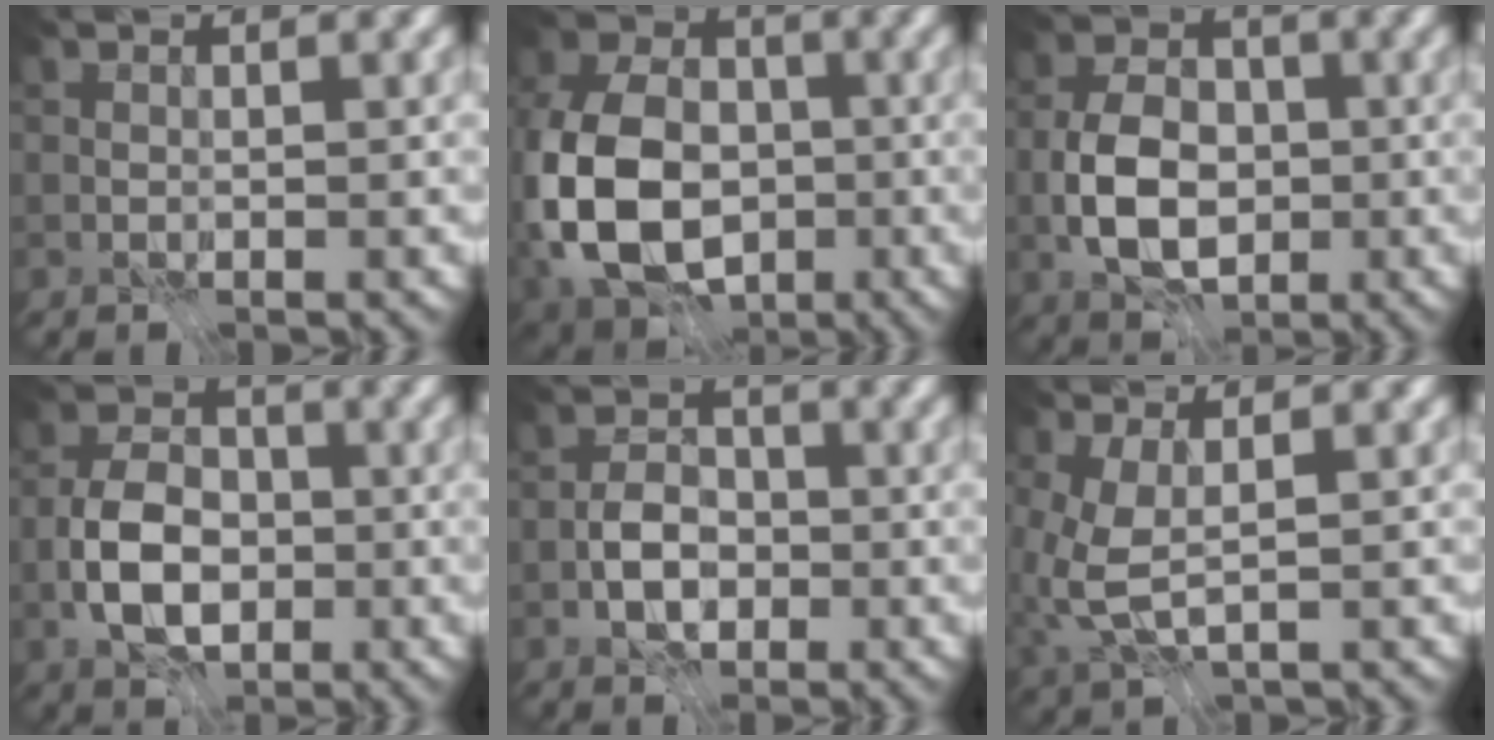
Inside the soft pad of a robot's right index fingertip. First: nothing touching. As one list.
[{"total": 13.1, "force": [-3.0, 9.4, 8.6], "torque": [-0.201, -0.014, -0.067]}, {"total": 6.6, "force": [-1.9, 4.4, 4.6], "torque": [-0.087, 0.005, -0.043]}, {"total": 6.1, "force": [-2.0, 3.9, 4.2], "torque": [-0.077, 0.003, -0.044]}, {"total": 3.6, "force": [-1.8, 2.2, 2.3], "torque": [-0.032, 0.003, -0.039]}, {"total": 4.1, "force": [-0.5, 2.0, 3.5], "torque": [-0.104, -0.007, -0.006]}]